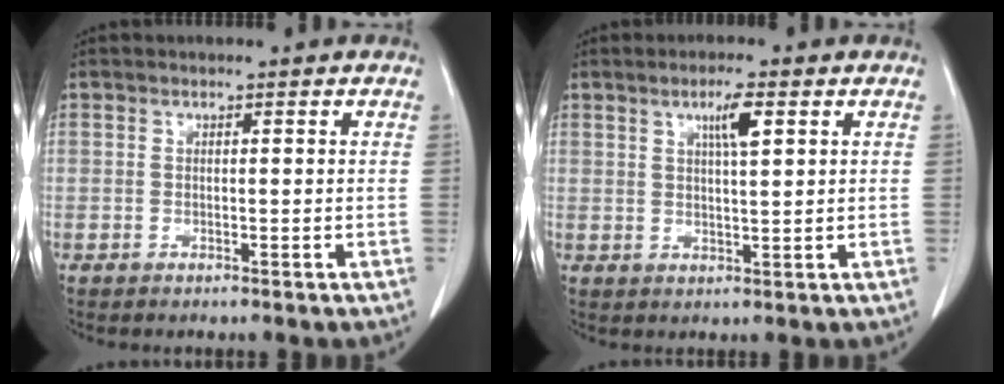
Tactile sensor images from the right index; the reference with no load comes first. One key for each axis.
{"total": 4.3, "fx": 2.0, "fy": 0.4, "fz": 3.8, "tx": -0.062, "ty": -0.001, "tz": 0.034}